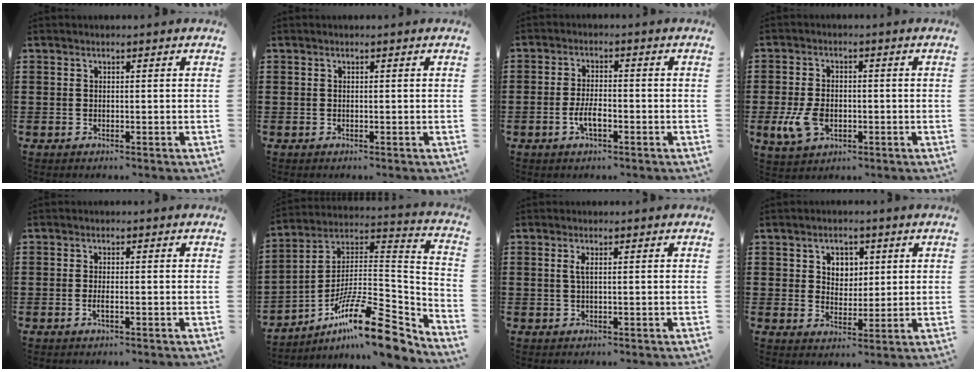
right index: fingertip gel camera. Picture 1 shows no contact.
{"total": 0.0}
{"total": 3.7, "force": [-1.4, 1.4, 3.1], "torque": [-0.067, 0.000, -0.029]}
{"total": 5.6, "force": [-1.4, 3.5, 4.1], "torque": [-0.104, -0.003, -0.031]}
{"total": 1.3, "force": [-0.5, 0.2, 1.2], "torque": [-0.022, -0.001, -0.008]}
{"total": 16.3, "force": [-11.1, 3.5, 11.5], "torque": [-0.181, 0.026, -0.198]}
{"total": 1.4, "force": [0.2, 0.1, 1.4], "torque": [-0.029, 0.000, 0.002]}
{"total": 3.7, "force": [1.4, 3.2, 1.3], "torque": [-0.039, 0.013, 0.023]}